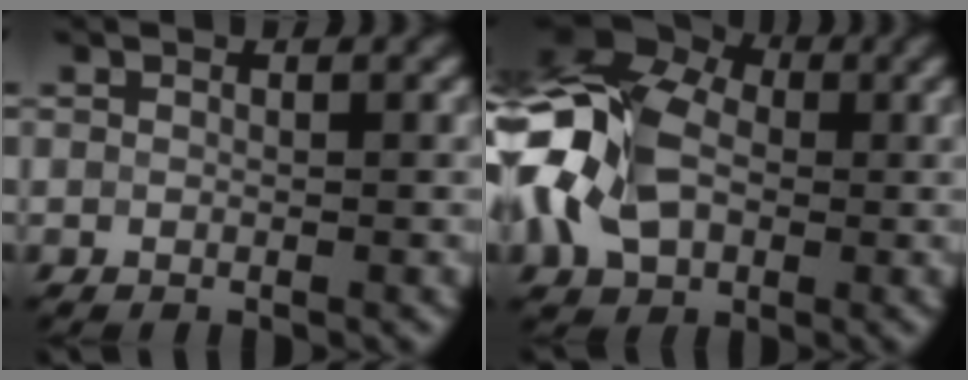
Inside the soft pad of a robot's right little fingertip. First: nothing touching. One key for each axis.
{"total": 13.3, "fx": -1.1, "fy": 9.8, "fz": 8.9, "tx": -0.188, "ty": -0.002, "tz": -0.035}